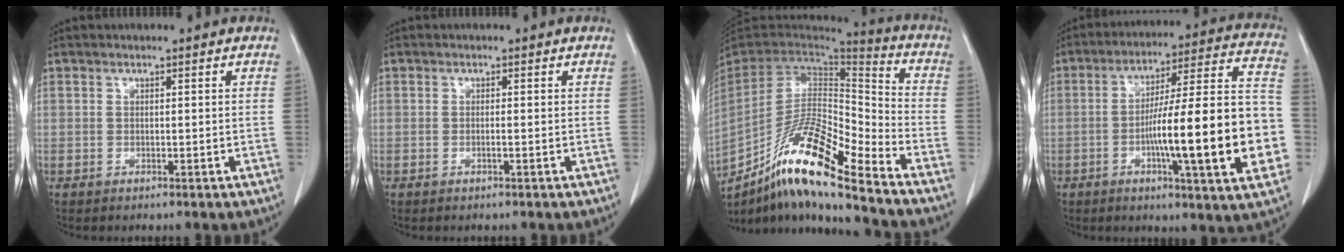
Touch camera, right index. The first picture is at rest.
{"total": 0.7, "force": [-0.2, -0.1, 0.6], "torque": [-0.011, 0.001, -0.003]}
{"total": 18.4, "force": [-12.9, 1.4, 13.0], "torque": [-0.252, -0.013, -0.237]}
{"total": 22.6, "force": [-5.0, 1.6, 22.0], "torque": [-0.275, 0.016, -0.073]}